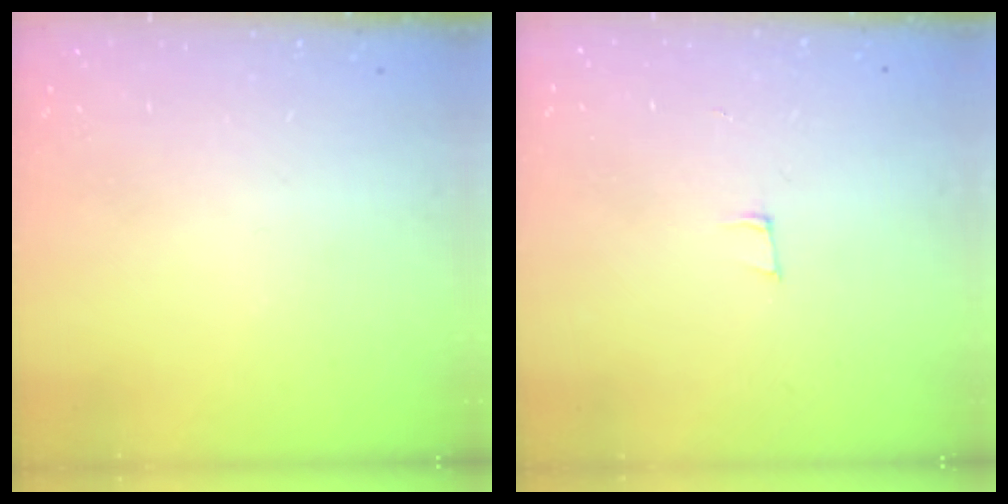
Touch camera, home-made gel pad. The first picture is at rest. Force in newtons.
{"total": 5.6, "press": 4.5, "slide": 3.3}